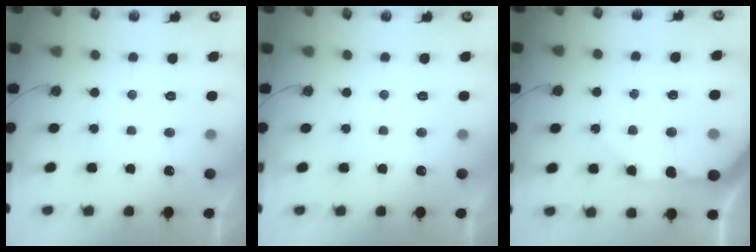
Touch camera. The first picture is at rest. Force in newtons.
{"total": 0.0}
{"total": 11.7, "press": 11.6, "slide": 1.7}